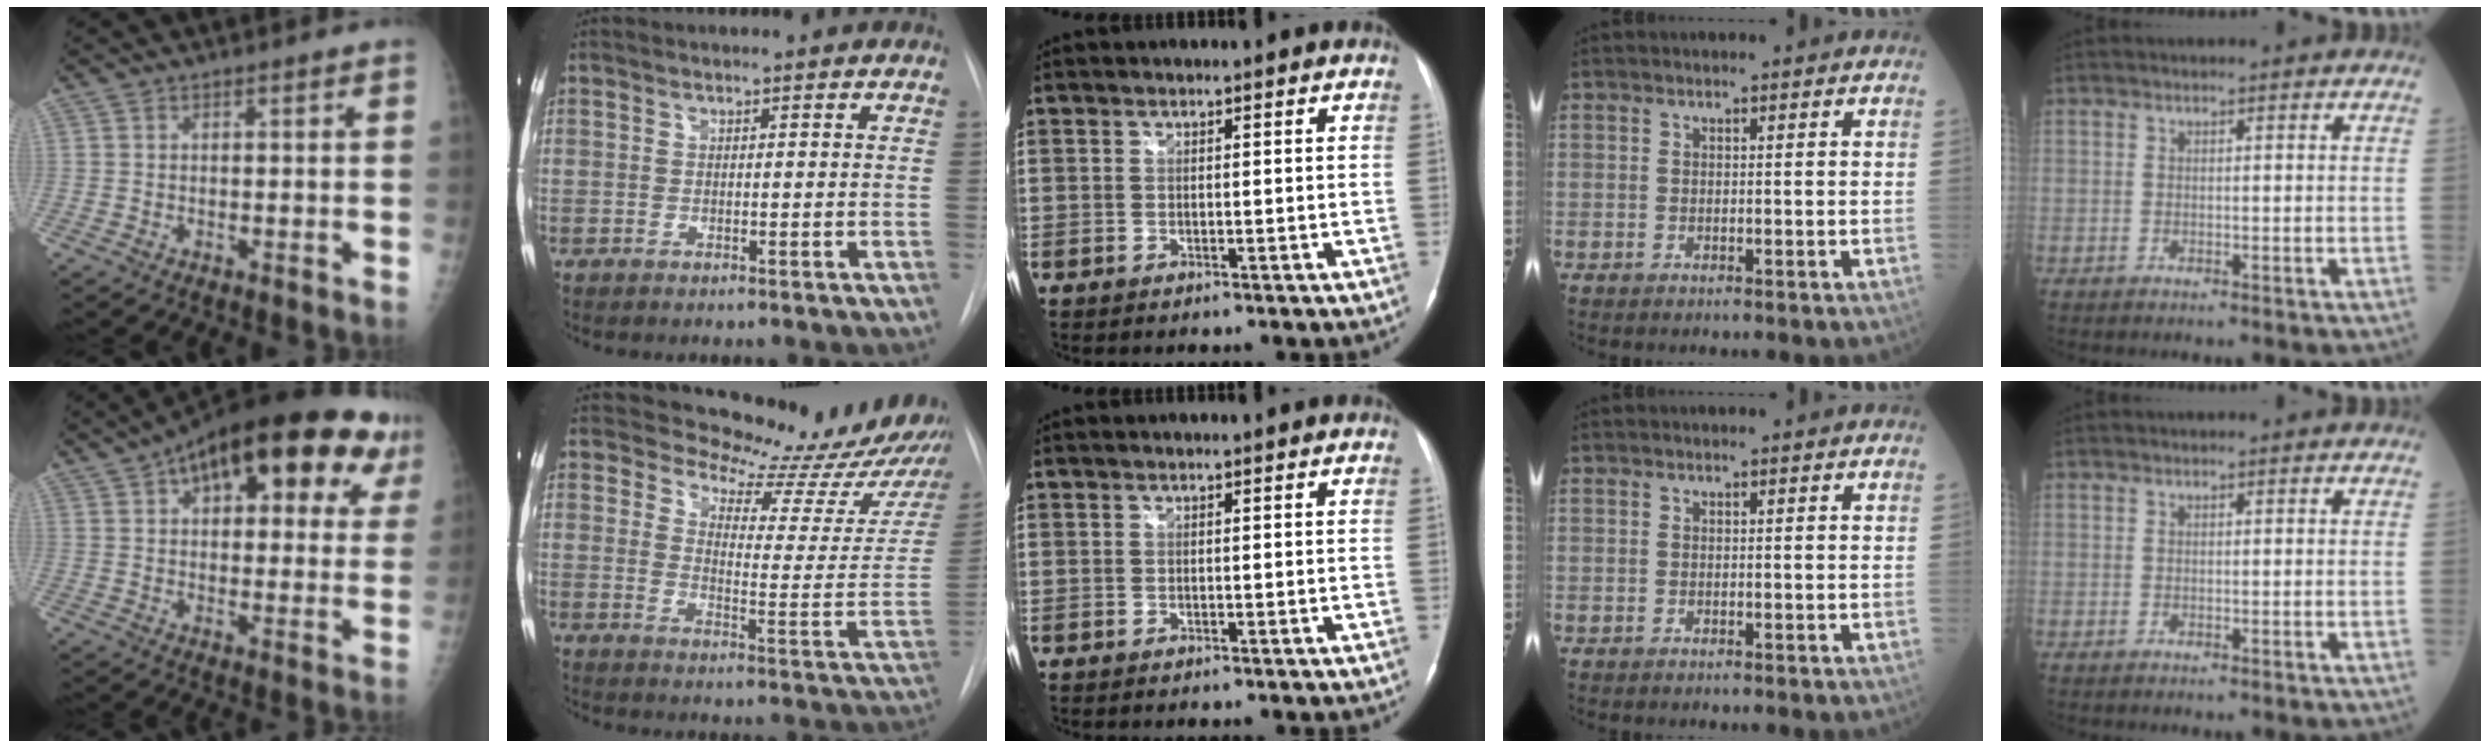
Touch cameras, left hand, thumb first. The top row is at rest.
{"thumb": {"total": 26.3, "force": [12.0, 11.7, 20.2], "torque": [-0.264, 0.022, 0.164]}, "index": {"total": 18.2, "force": [16.5, 4.9, 5.9], "torque": [-0.060, -0.080, 0.189]}}